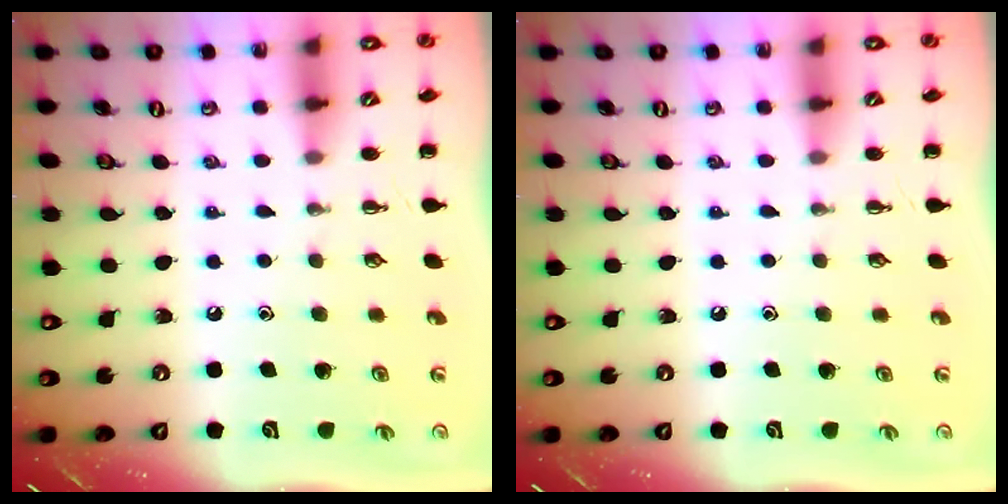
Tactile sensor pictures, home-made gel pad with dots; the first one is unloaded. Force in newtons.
{"total": 0.0}